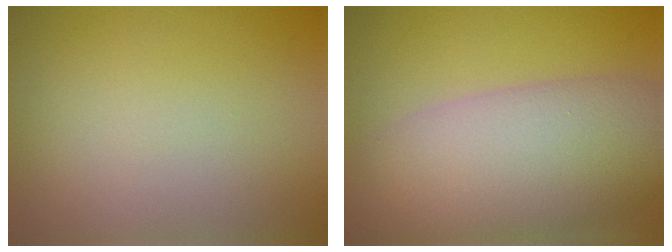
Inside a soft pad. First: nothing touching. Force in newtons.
{"total": 10.8, "press": 10.8, "slide": 0.7}